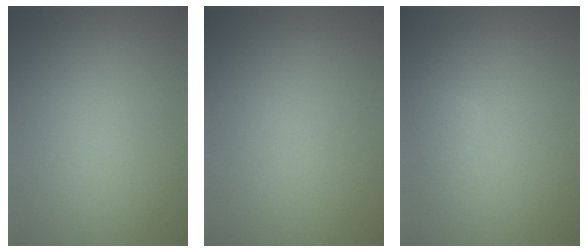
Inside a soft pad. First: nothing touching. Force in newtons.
{"total": 0.0}
{"total": 1.0, "press": 1.0, "slide": 0.0}